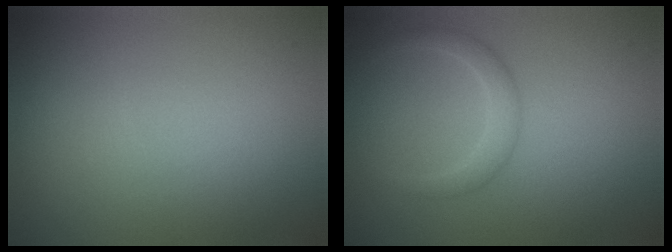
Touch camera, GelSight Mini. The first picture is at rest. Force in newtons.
{"total": 1.8, "press": 1.8, "slide": 0.0}